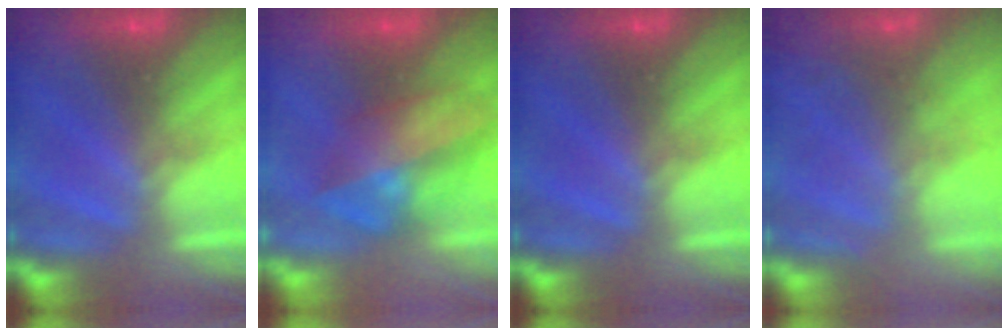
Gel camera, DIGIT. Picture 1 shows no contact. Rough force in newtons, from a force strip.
{"total": 3.9}
{"total": 0.0}
{"total": 7.2}